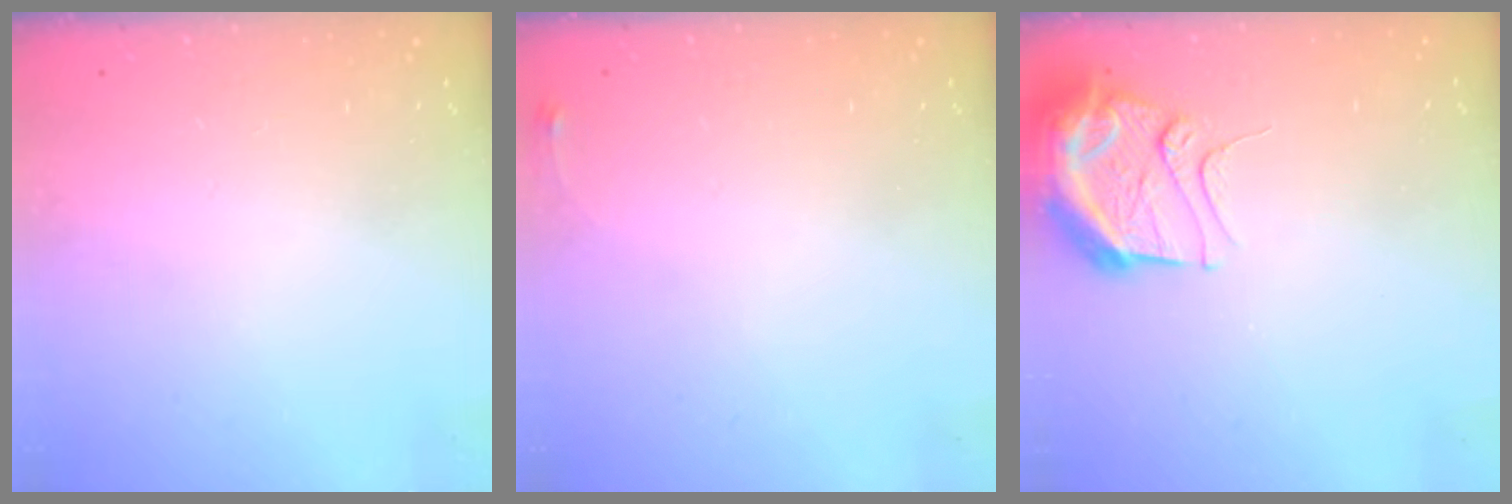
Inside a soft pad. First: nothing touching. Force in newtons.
{"total": 3.6, "press": 3.5, "slide": 0.6}
{"total": 11.0, "press": 11.0, "slide": 0.9}